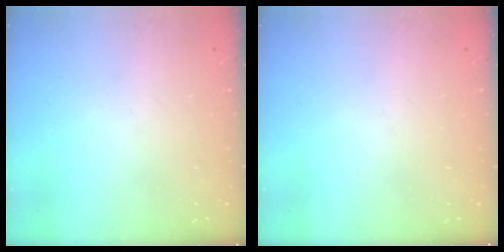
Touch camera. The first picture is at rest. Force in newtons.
{"total": 0.0}